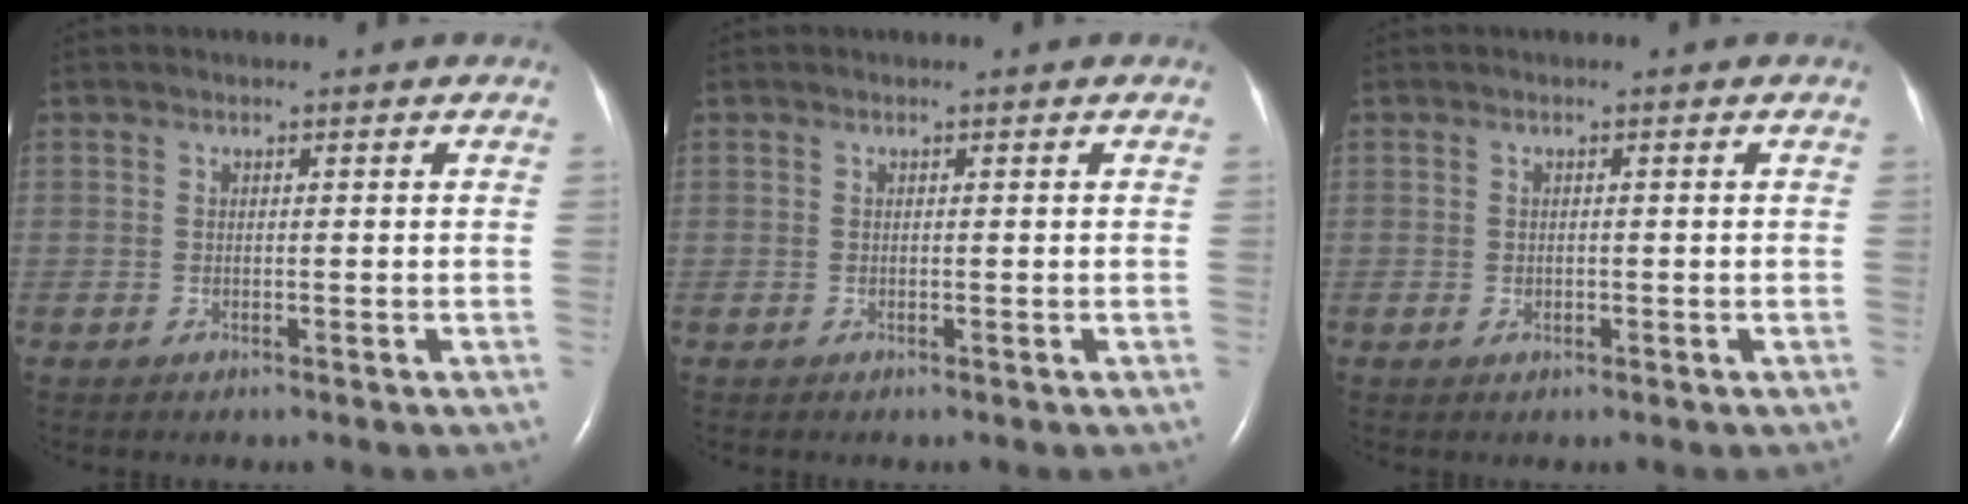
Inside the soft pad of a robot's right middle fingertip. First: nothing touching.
{"total": 0.0}
{"total": 0.9, "force": [-0.2, 0.7, 0.5], "torque": [-0.011, 0.000, -0.001]}